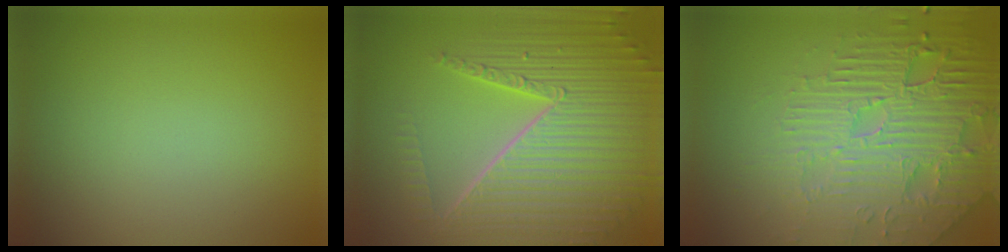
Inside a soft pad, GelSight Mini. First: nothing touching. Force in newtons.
{"total": 10.2, "press": 6.5, "slide": 7.9}
{"total": 7.0, "press": 5.7, "slide": 4.1}